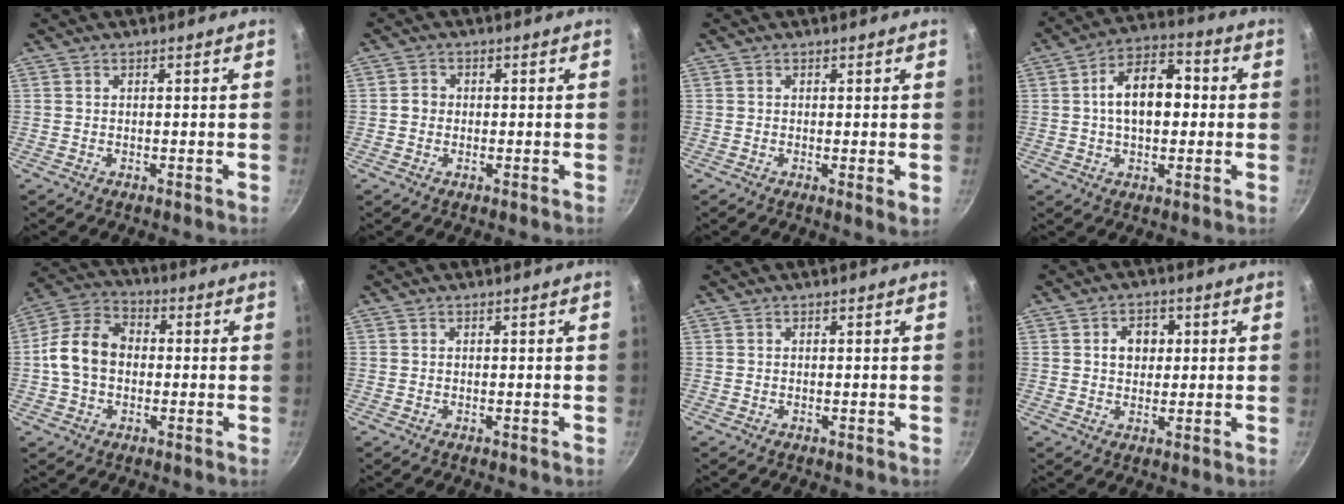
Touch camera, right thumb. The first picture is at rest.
{"total": 2.0, "force": [-0.2, 1.8, 0.8], "torque": [-0.003, 0.006, -0.007]}
{"total": 2.1, "force": [-0.1, 0.4, 2.1], "torque": [-0.039, -0.010, -0.005]}
{"total": 12.3, "force": [0.9, 7.3, 9.8], "torque": [-0.144, 0.026, 0.005]}
{"total": 11.2, "force": [-0.4, 8.3, 7.5], "torque": [-0.136, 0.035, -0.018]}
{"total": 0.0}
{"total": 0.0}
{"total": 5.1, "force": [1.1, 3.9, 3.1], "torque": [-0.024, 0.001, 0.013]}